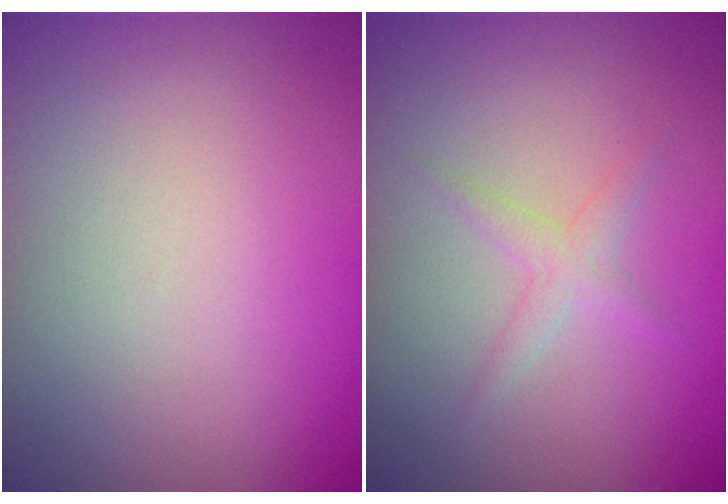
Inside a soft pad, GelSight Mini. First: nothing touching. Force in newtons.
{"total": 1.4, "press": 1.4, "slide": 0.1}